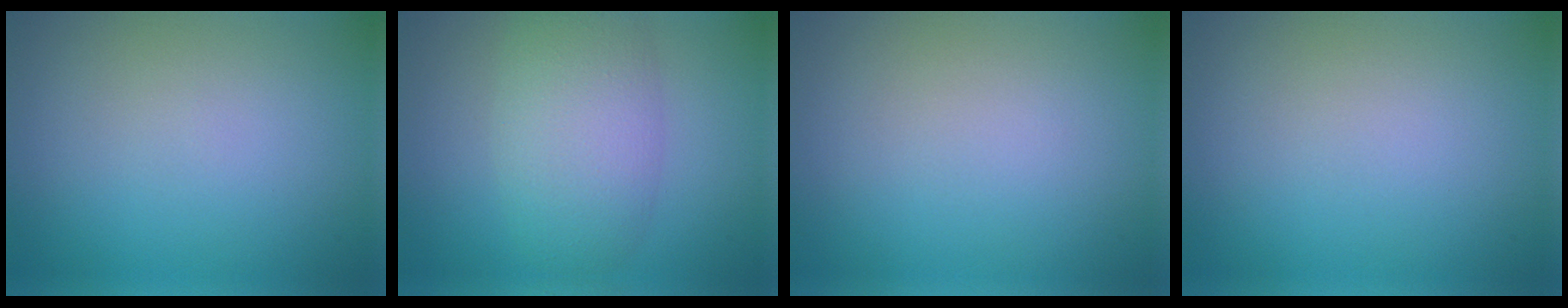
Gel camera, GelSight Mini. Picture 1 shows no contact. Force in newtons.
{"total": 5.8, "press": 5.8, "slide": 0.1}
{"total": 0.0}
{"total": 0.0}